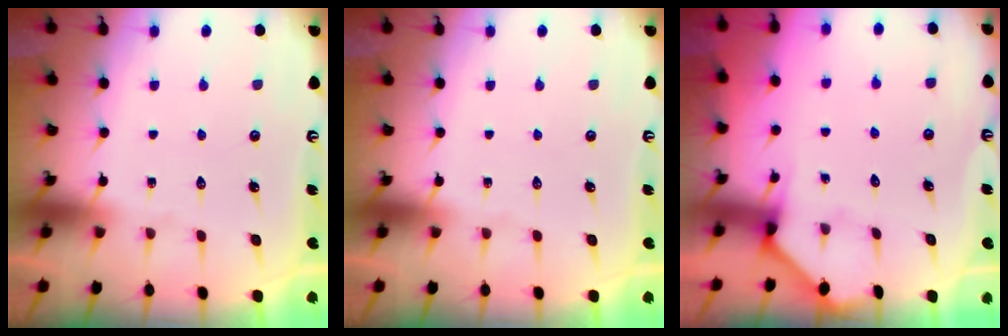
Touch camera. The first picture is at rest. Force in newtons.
{"total": 0.0}
{"total": 1.7, "press": 1.6, "slide": 0.2}